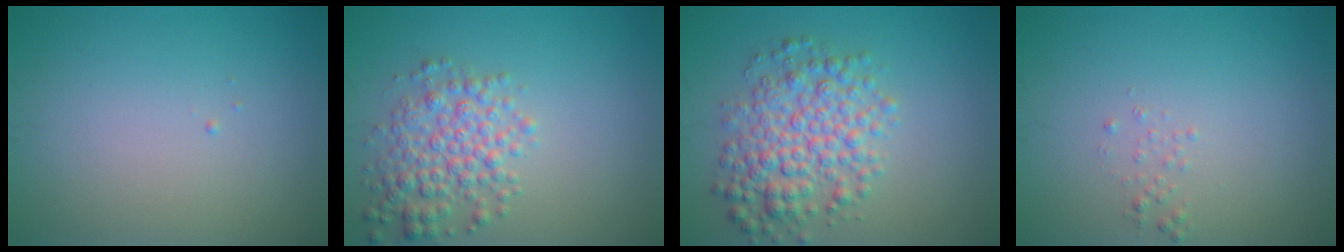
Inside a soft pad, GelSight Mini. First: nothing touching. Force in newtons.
{"total": 4.1, "press": 4.1, "slide": 0.1}
{"total": 5.5, "press": 5.5, "slide": 0.1}
{"total": 0.7, "press": 0.6, "slide": 0.1}